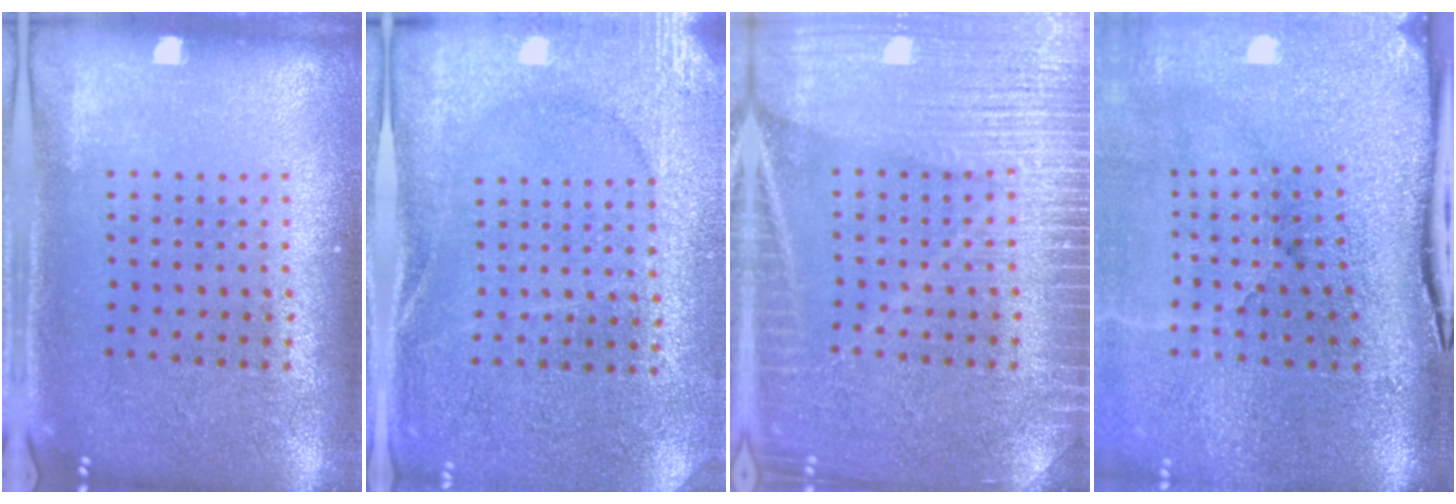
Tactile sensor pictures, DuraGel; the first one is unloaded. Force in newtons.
{"total": 2.7, "press": 2.7, "slide": 0.2}
{"total": 5.4, "press": 5.3, "slide": 0.9}
{"total": 5.1, "press": 4.0, "slide": 3.2}